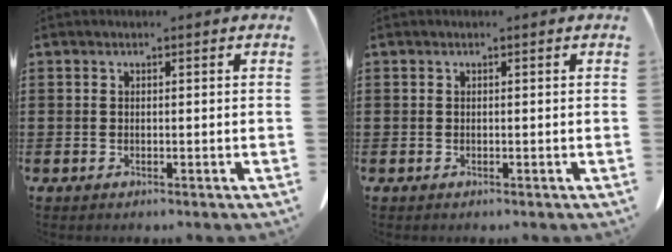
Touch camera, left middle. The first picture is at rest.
{"total": 0.0}